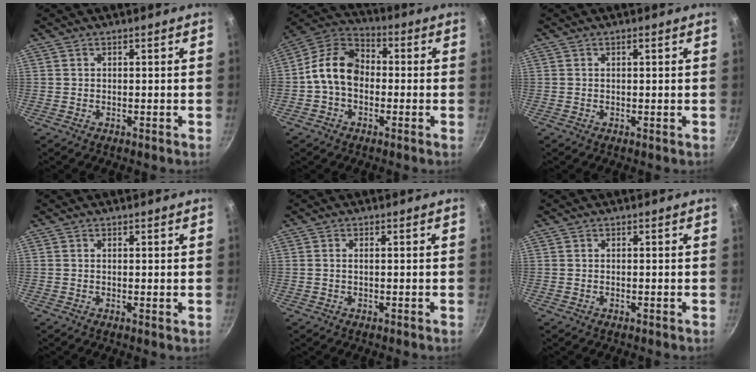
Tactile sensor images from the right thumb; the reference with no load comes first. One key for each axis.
{"total": 11.3, "fx": -1.1, "fy": 8.2, "fz": 7.7, "tx": -0.112, "ty": 0.038, "tz": -0.043}
{"total": 0.7, "fx": 0.3, "fy": 0.1, "fz": 0.7, "tx": -0.012, "ty": 0.000, "tz": 0.004}
{"total": 0.7, "fx": 0.1, "fy": 0.1, "fz": 0.6, "tx": -0.011, "ty": -0.003, "tz": 0.000}
{"total": 0.9, "fx": 0.0, "fy": 0.3, "fz": 0.9, "tx": -0.023, "ty": 0.004, "tz": -0.003}
{"total": 0.0}